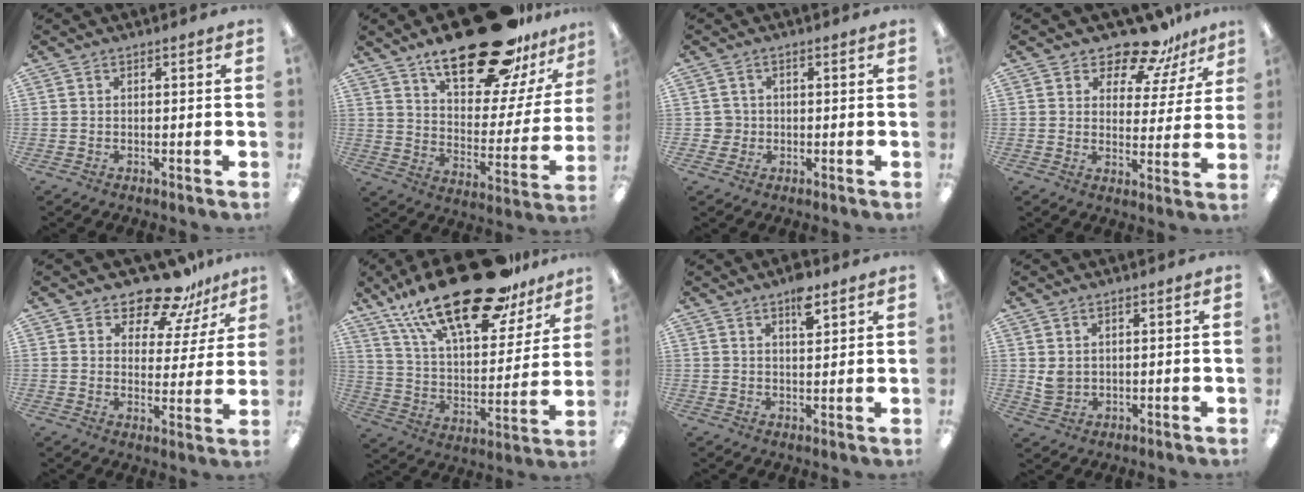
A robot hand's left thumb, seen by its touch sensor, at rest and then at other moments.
{"total": 28.6, "force": [19.9, 11.2, 17.2], "torque": [-0.255, -0.115, 0.327]}
{"total": 2.8, "force": [0.1, 2.8, 0.2], "torque": [-0.002, 0.001, -0.001]}
{"total": 11.3, "force": [9.9, 4.3, 3.5], "torque": [-0.054, -0.076, 0.181]}
{"total": 12.3, "force": [10.7, 4.8, 3.8], "torque": [-0.064, -0.079, 0.199]}
{"total": 27.8, "force": [19.2, 10.2, 17.4], "torque": [-0.287, -0.112, 0.323]}
{"total": 5.6, "force": [3.9, 2.1, 3.5], "torque": [-0.045, -0.020, 0.062]}
{"total": 3.4, "force": [1.6, 2.5, 1.6], "torque": [-0.025, -0.001, 0.029]}